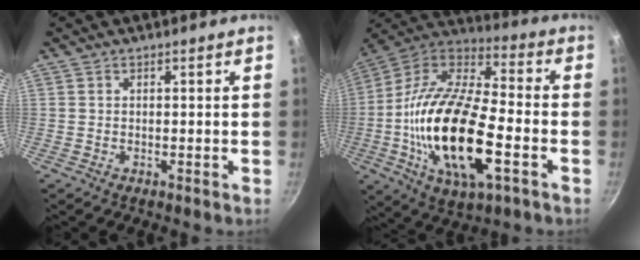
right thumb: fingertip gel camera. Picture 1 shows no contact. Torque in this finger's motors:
{"motor_torque": [-0.08, 2.15, 2.21, -0.56, 0.37]}